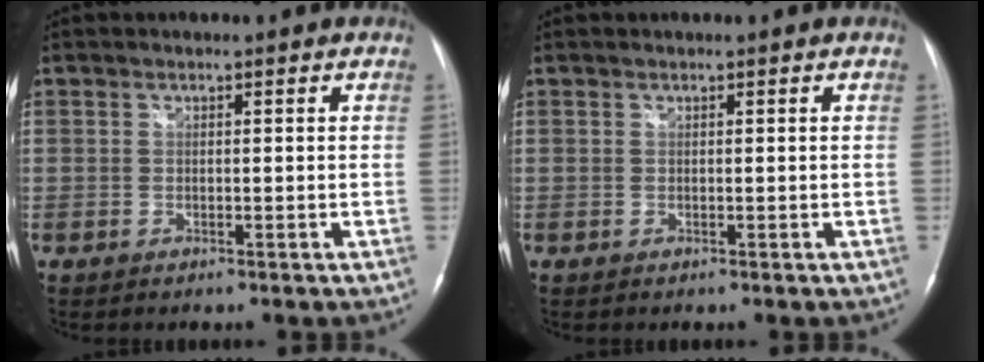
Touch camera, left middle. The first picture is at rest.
{"total": 0.0}